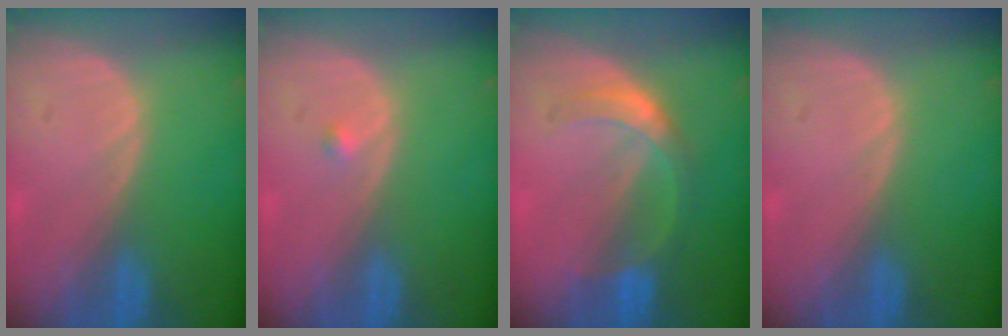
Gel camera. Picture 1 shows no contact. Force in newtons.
{"total": 0.7, "press": 0.7, "slide": 0.1}
{"total": 5.6, "press": 5.1, "slide": 2.4}
{"total": 0.0}